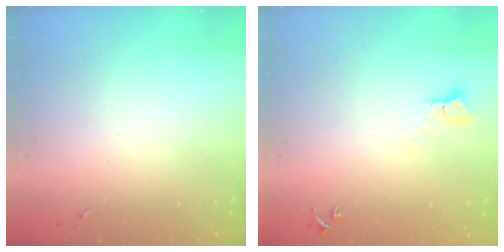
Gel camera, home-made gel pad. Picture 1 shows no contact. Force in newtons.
{"total": 2.3, "press": 2.3, "slide": 0.3}